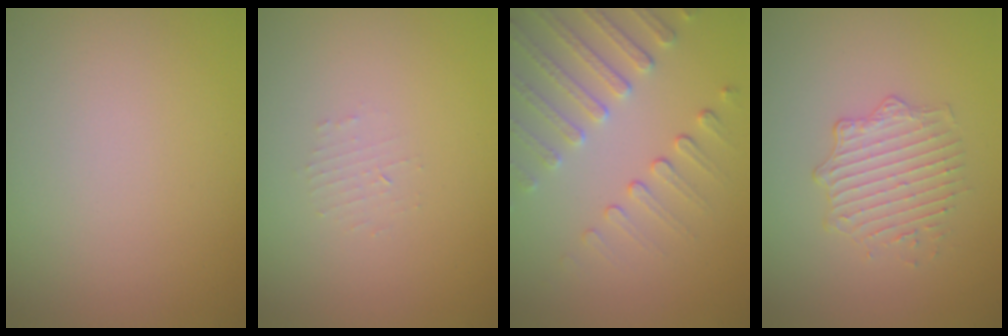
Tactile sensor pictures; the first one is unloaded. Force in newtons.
{"total": 0.9, "press": 0.9, "slide": 0.2}
{"total": 4.5, "press": 3.5, "slide": 2.8}
{"total": 2.3, "press": 1.6, "slide": 1.6}